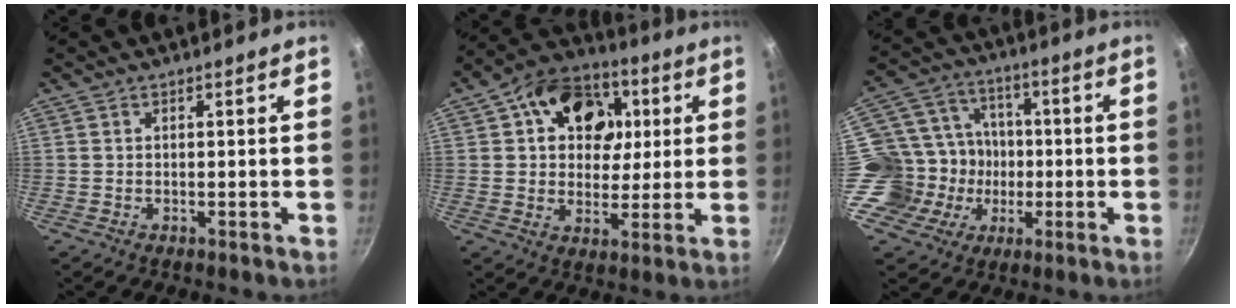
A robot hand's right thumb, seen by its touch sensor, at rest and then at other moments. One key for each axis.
{"total": 16.9, "fx": 4.9, "fy": 12.8, "fz": 10.0, "tx": -0.119, "ty": 0.008, "tz": 0.069}
{"total": 15.8, "fx": -2.5, "fy": 14.4, "fz": 5.9, "tx": -0.076, "ty": 0.043, "tz": -0.041}